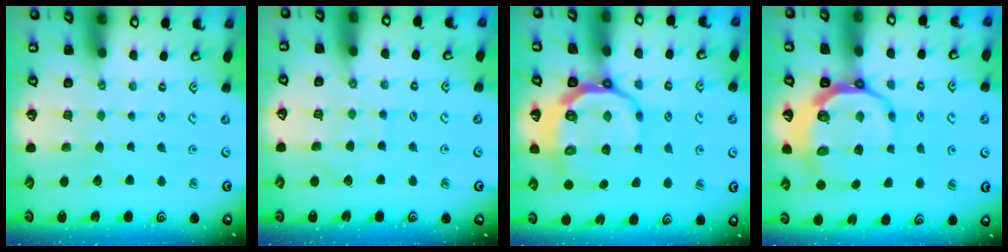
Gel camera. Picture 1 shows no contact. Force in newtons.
{"total": 5.0, "press": 4.9, "slide": 0.6}
{"total": 11.9, "press": 11.4, "slide": 3.3}
{"total": 10.0, "press": 9.1, "slide": 4.0}